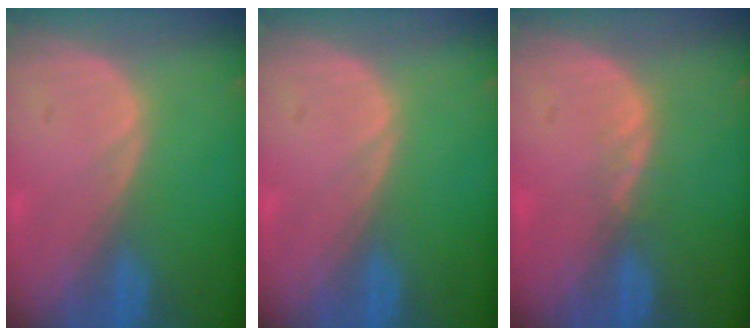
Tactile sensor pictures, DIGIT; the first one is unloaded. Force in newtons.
{"total": 0.0}
{"total": 1.5, "press": 1.2, "slide": 0.8}